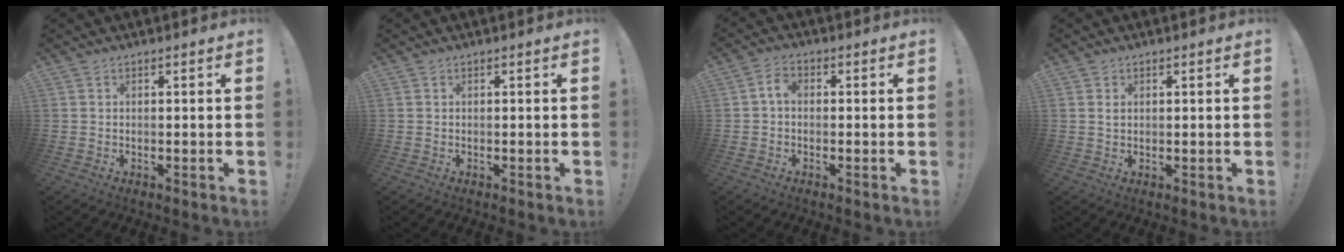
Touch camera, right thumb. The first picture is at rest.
{"total": 0.0}
{"total": 3.5, "force": [-0.4, 2.2, 2.7], "torque": [-0.052, 0.015, -0.007]}
{"total": 0.9, "force": [0.4, 0.7, 0.5], "torque": [-0.002, -0.002, 0.006]}